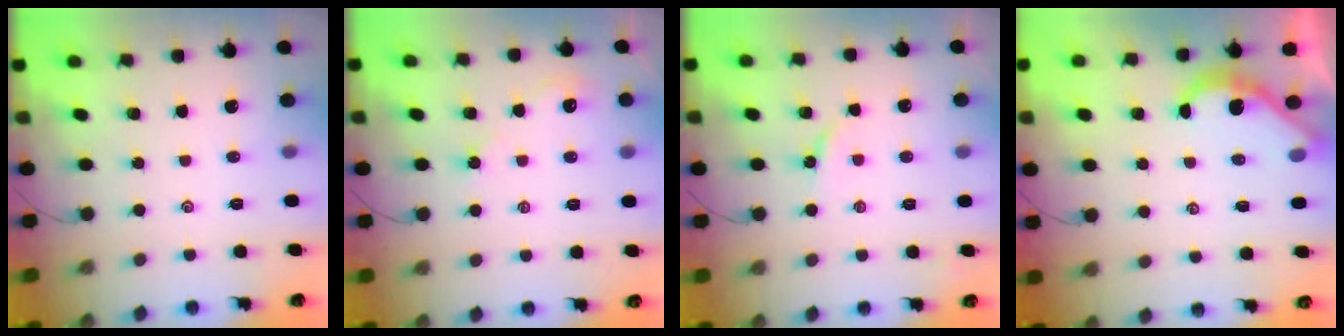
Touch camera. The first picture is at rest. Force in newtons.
{"total": 3.3, "press": 3.3, "slide": 0.5}
{"total": 3.4, "press": 3.3, "slide": 0.4}
{"total": 5.7, "press": 5.7, "slide": 0.2}